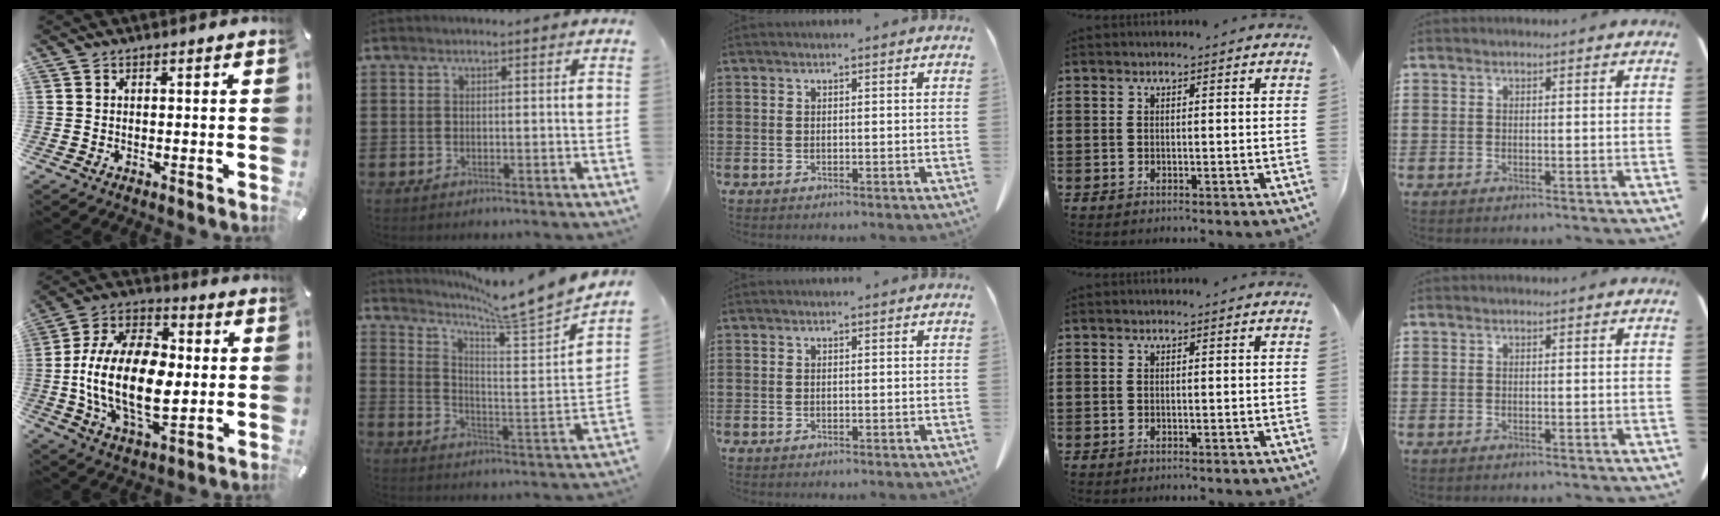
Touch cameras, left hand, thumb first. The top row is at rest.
{"thumb": {"total": 20.4, "force": [-1.6, 12.6, 16.0], "torque": [-0.340, 0.003, -0.030]}, "index": {"total": 7.3, "force": [6.6, -1.2, 3.0], "torque": [-0.071, -0.067, 0.098]}}